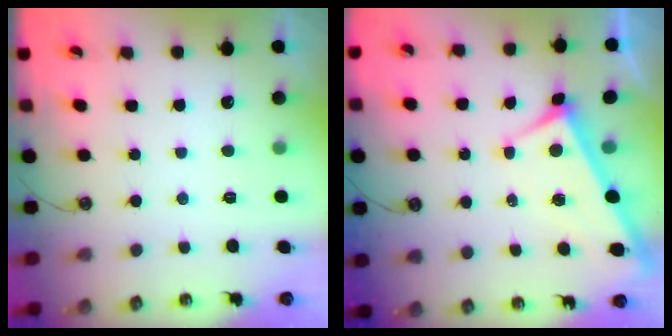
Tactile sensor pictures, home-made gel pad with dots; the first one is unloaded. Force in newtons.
{"total": 4.0, "press": 4.0, "slide": 0.4}